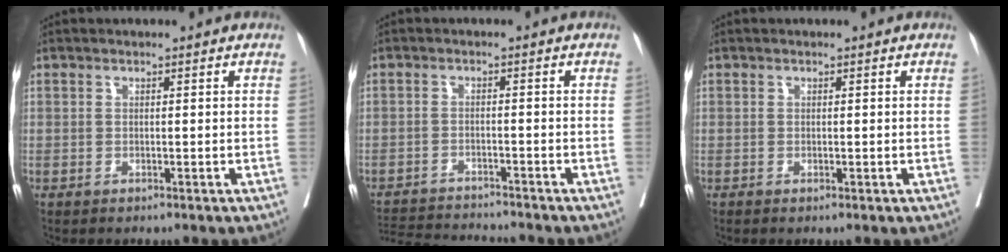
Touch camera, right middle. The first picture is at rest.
{"total": 8.3, "force": [-8.1, -0.3, 1.6], "torque": [-0.022, -0.004, -0.132]}
{"total": 0.0}